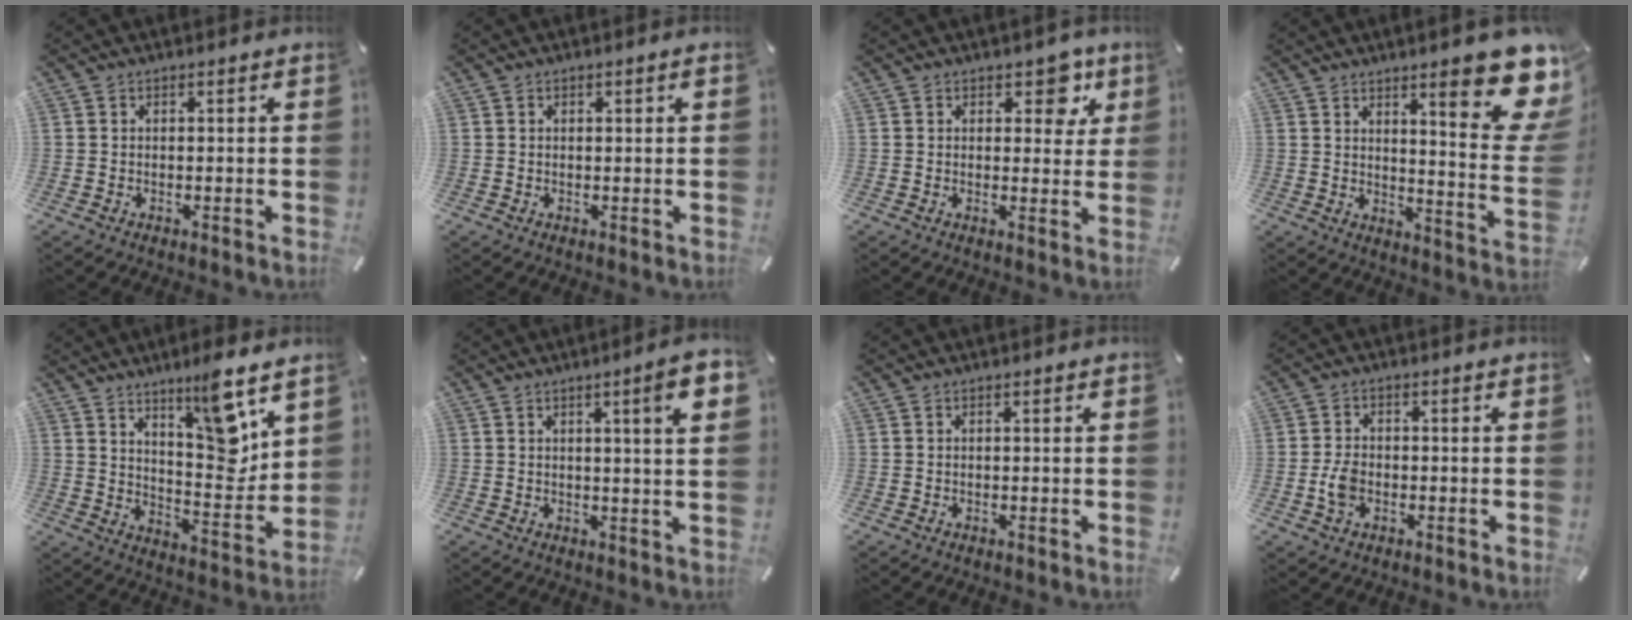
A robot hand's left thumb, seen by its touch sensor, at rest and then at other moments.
{"total": 0.9, "force": [0.3, 0.2, 0.8], "torque": [-0.015, 0.001, 0.005]}
{"total": 6.9, "force": [3.8, 4.1, 4.0], "torque": [-0.018, -0.020, 0.054]}
{"total": 17.5, "force": [10.2, 4.3, 13.5], "torque": [-0.174, -0.079, 0.158]}
{"total": 12.6, "force": [8.9, 3.4, 8.2], "torque": [-0.100, -0.085, 0.148]}
{"total": 8.1, "force": [3.1, 0.7, 7.5], "torque": [-0.112, -0.011, 0.043]}
{"total": 0.0}
{"total": 4.3, "force": [-1.1, 2.9, 2.9], "torque": [-0.070, 0.003, -0.024]}